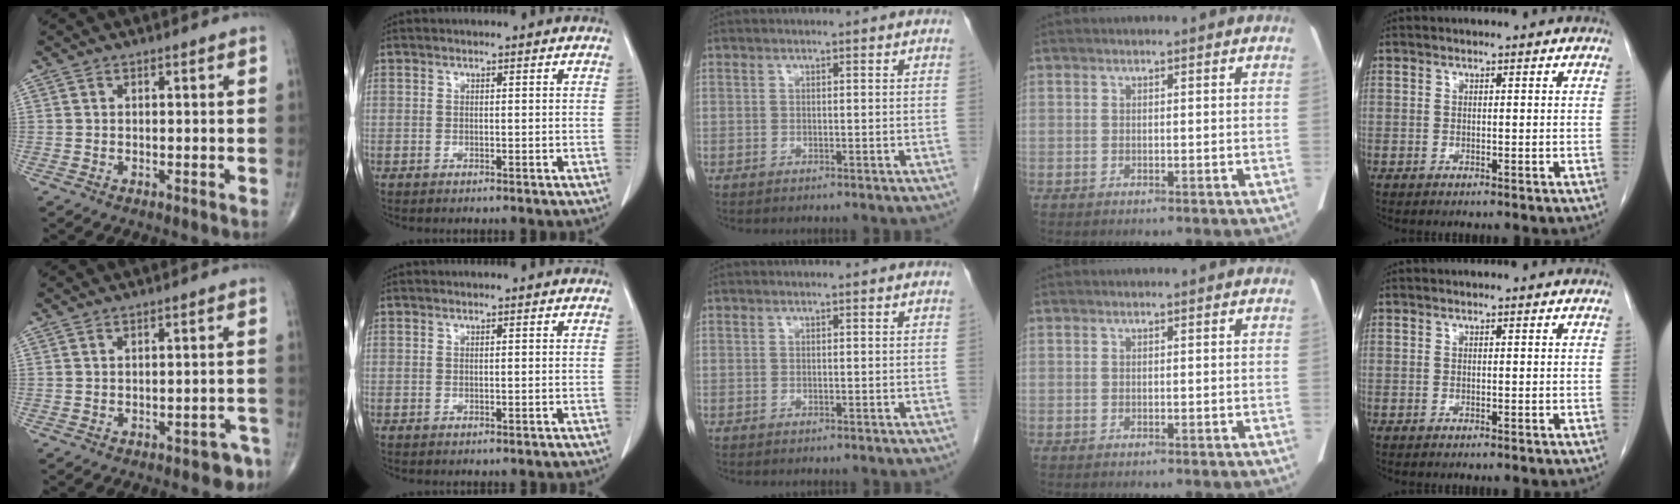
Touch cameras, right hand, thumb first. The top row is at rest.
{"thumb": {"total": 4.3, "force": [-3.1, 2.1, 2.1], "torque": [-0.008, 0.026, -0.035]}}